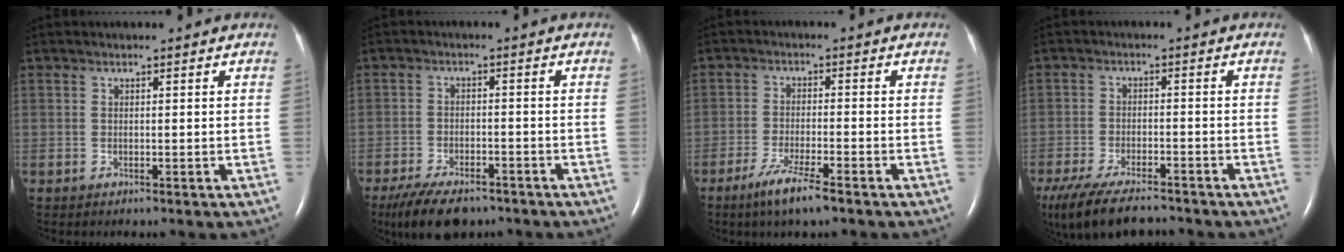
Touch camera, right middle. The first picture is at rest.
{"total": 9.5, "force": [-7.2, 3.8, 4.9], "torque": [-0.087, -0.010, -0.115]}
{"total": 6.0, "force": [-4.0, 0.3, 4.5], "torque": [-0.092, -0.013, -0.074]}
{"total": 13.3, "force": [-11.1, 3.5, 6.6], "torque": [-0.141, -0.023, -0.173]}